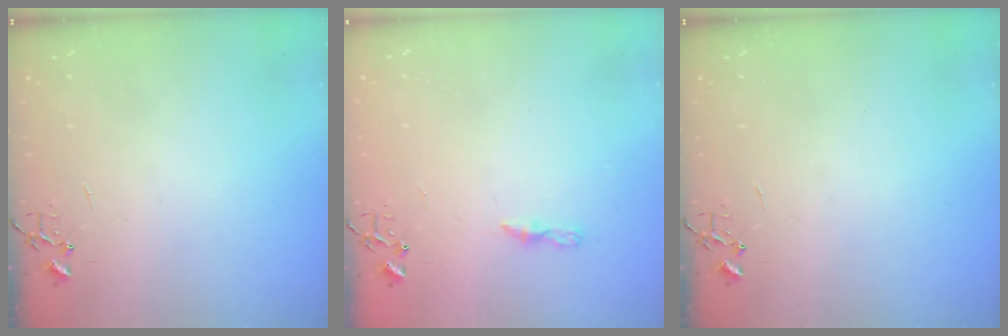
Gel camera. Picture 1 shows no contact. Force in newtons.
{"total": 3.7, "press": 3.7, "slide": 0.4}
{"total": 0.0}